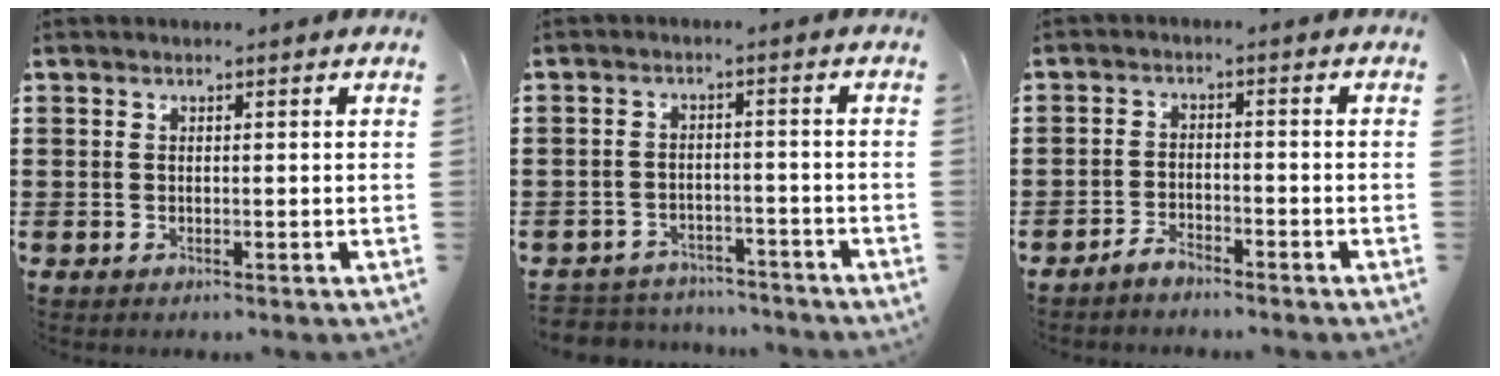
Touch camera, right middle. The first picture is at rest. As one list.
[{"total": 3.7, "force": [-3.7, 0.5, -0.4], "torque": [-0.003, -0.001, -0.079]}, {"total": 2.8, "force": [-2.8, 0.5, 0.2], "torque": [-0.011, 0.002, -0.057]}]